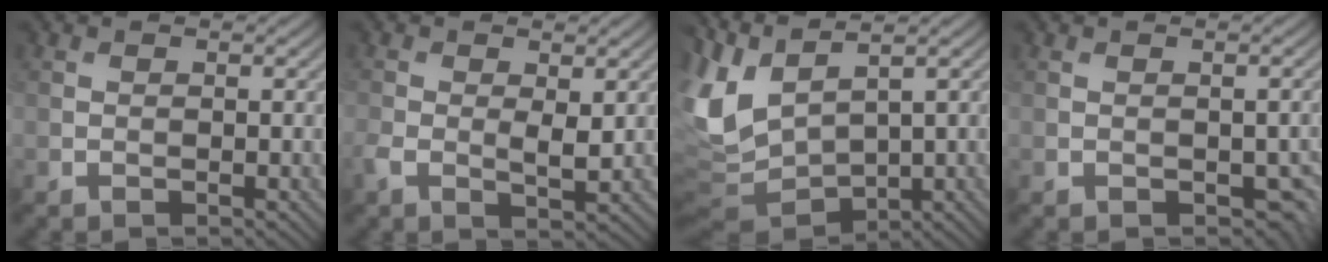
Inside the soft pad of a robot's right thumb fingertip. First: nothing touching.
{"total": 3.8, "force": [-0.1, 1.9, 3.3], "torque": [-0.077, -0.009, -0.001]}
{"total": 7.7, "force": [0.8, 3.8, 6.6], "torque": [-0.181, -0.016, 0.024]}
{"total": 2.6, "force": [-0.8, 1.6, 1.9], "torque": [-0.028, -0.015, -0.003]}